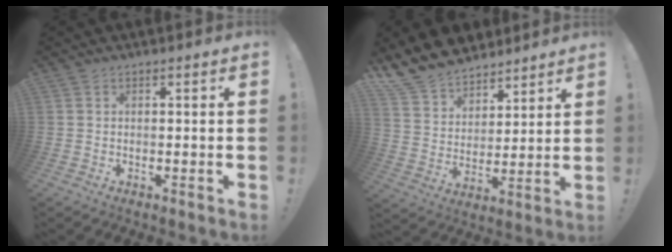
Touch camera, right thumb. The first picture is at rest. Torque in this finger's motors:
{"motor_torque": [-0.47, 0.92, 0.17, 0.14, 0.01]}